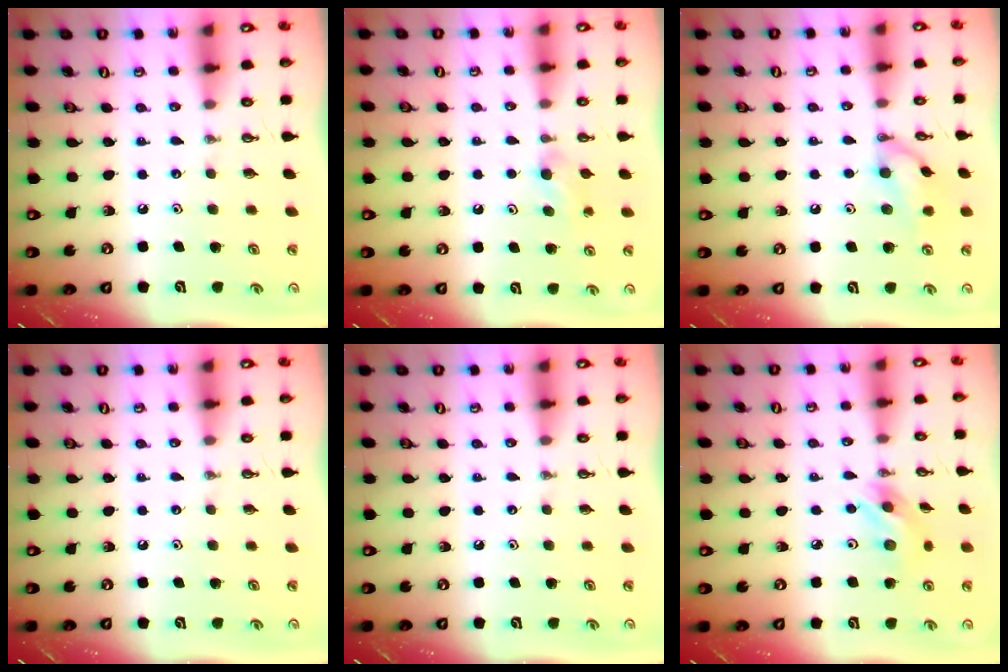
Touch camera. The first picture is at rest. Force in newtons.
{"total": 4.7, "press": 4.6, "slide": 1.0}
{"total": 10.7, "press": 10.7, "slide": 0.3}
{"total": 0.0}
{"total": 0.0}
{"total": 8.5, "press": 8.5, "slide": 0.7}